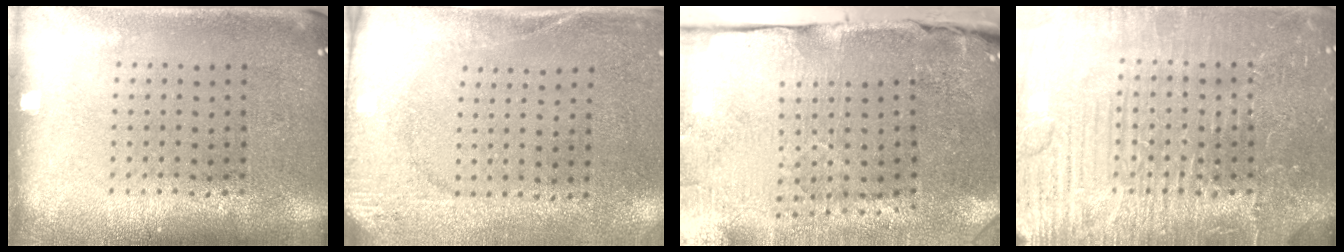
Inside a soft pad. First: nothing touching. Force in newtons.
{"total": 2.6, "press": 2.1, "slide": 1.6}
{"total": 4.5, "press": 3.7, "slide": 2.5}
{"total": 6.0, "press": 5.9, "slide": 0.7}